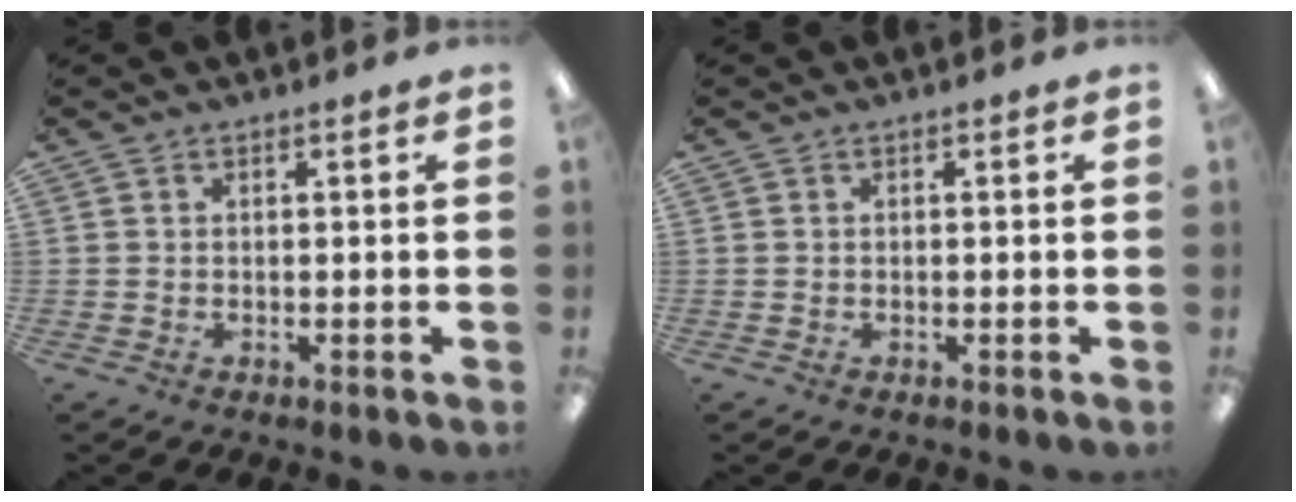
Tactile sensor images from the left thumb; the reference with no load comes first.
{"total": 0.0}